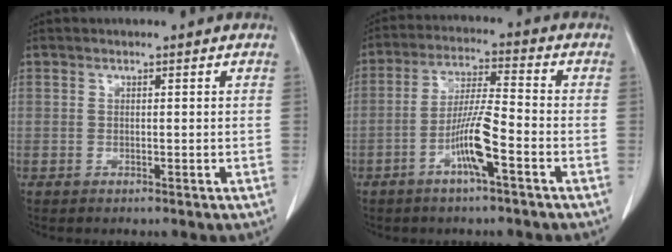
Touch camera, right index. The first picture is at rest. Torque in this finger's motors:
{"motor_torque": [0.56, -0.43, 0.13, 0.12]}